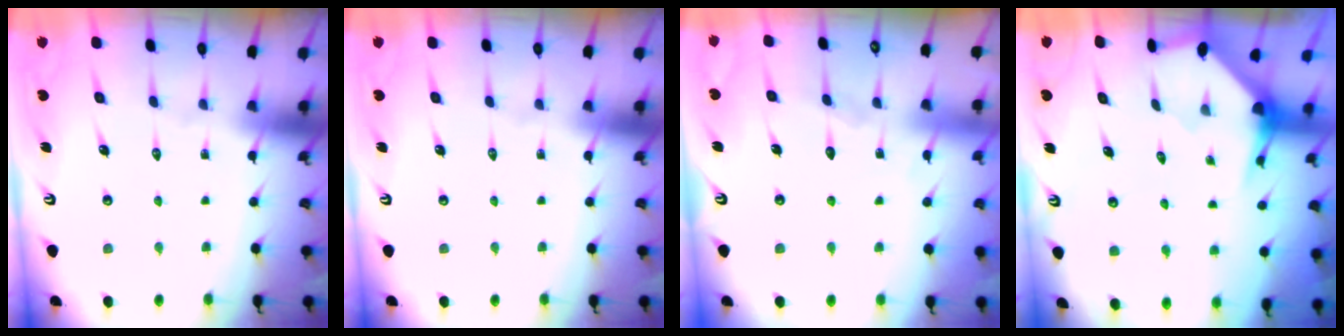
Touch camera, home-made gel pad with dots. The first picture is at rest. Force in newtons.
{"total": 0.0}
{"total": 6.6, "press": 6.6, "slide": 0.7}
{"total": 3.1, "press": 3.1, "slide": 0.2}